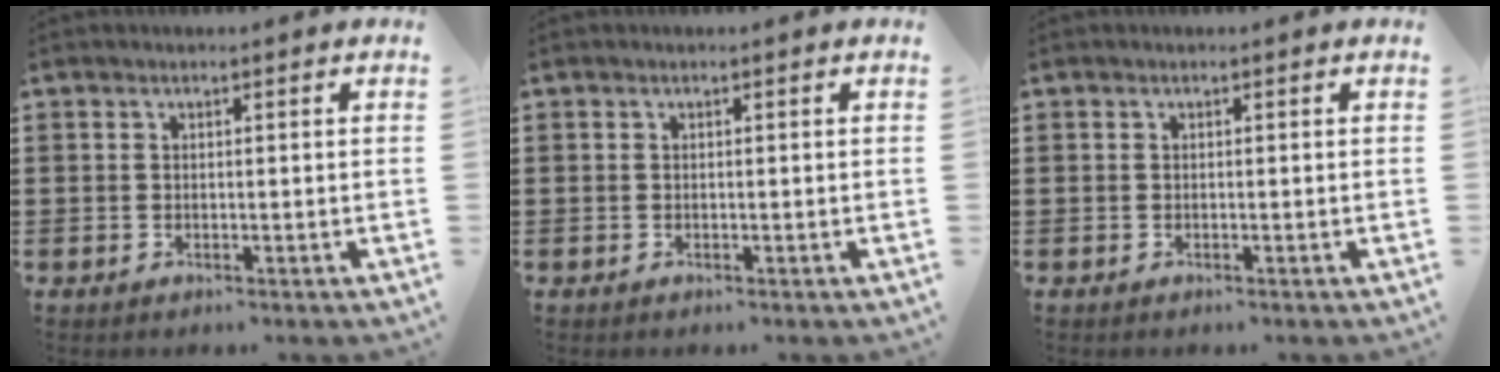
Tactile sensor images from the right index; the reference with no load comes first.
{"total": 0.0}
{"total": 0.0}